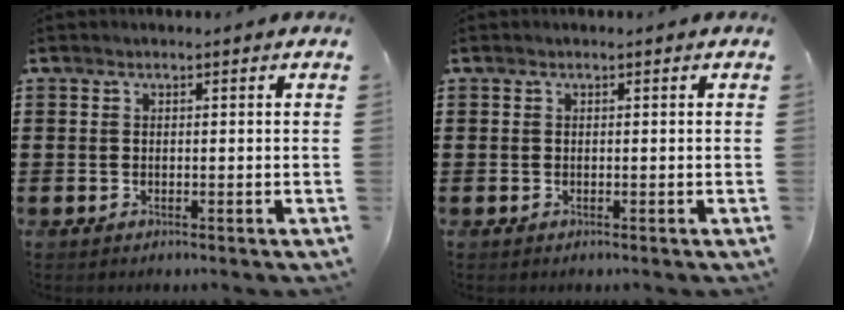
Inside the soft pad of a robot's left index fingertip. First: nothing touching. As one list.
[{"total": 0.0}]